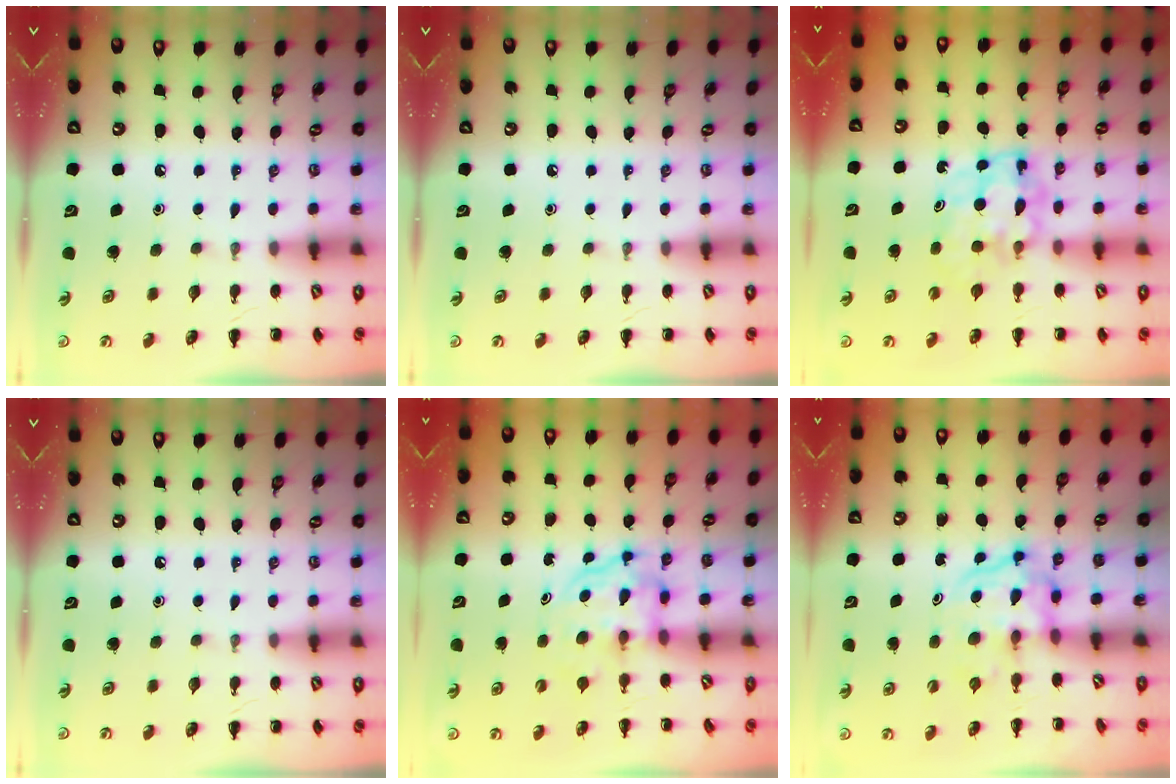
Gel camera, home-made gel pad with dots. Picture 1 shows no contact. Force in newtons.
{"total": 0.0}
{"total": 5.5, "press": 5.5, "slide": 0.4}
{"total": 0.0}
{"total": 3.8, "press": 3.8, "slide": 0.2}
{"total": 3.8, "press": 3.8, "slide": 0.4}